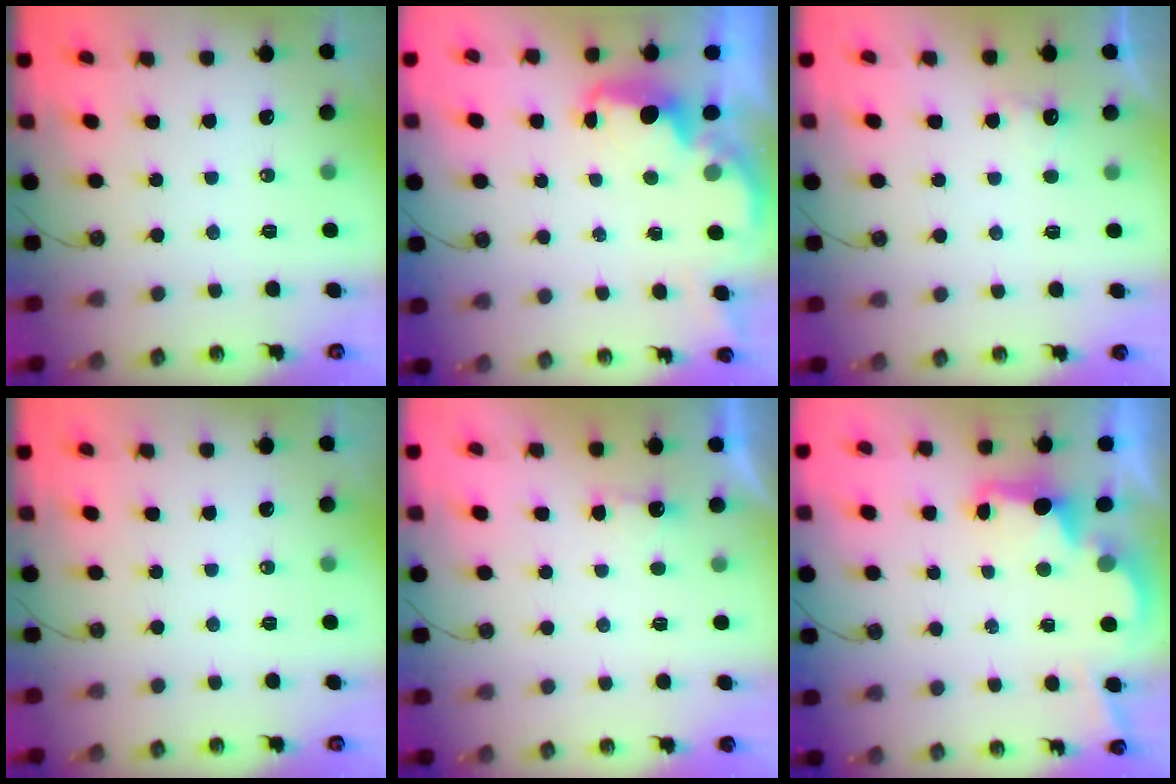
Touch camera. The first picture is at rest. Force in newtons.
{"total": 2.0, "press": 1.9, "slide": 0.6}
{"total": 2.8, "press": 2.7, "slide": 0.9}
{"total": 0.0}
{"total": 1.8, "press": 1.6, "slide": 0.9}
{"total": 2.5, "press": 2.4, "slide": 0.8}